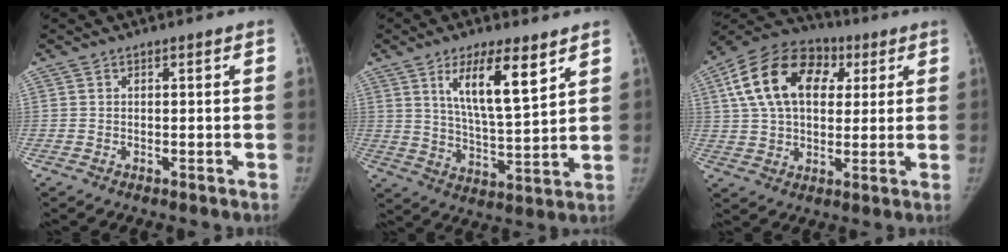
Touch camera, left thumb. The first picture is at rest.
{"total": 12.6, "force": [6.5, 3.5, 10.2], "torque": [-0.163, -0.041, 0.120]}
{"total": 19.3, "force": [5.8, 12.9, 13.2], "torque": [-0.227, 0.017, 0.091]}